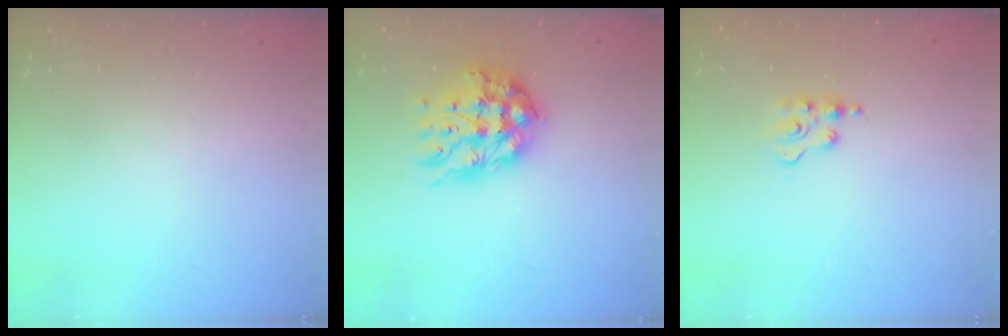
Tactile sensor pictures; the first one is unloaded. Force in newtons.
{"total": 14.7, "press": 14.6, "slide": 1.3}
{"total": 3.6, "press": 3.5, "slide": 0.6}